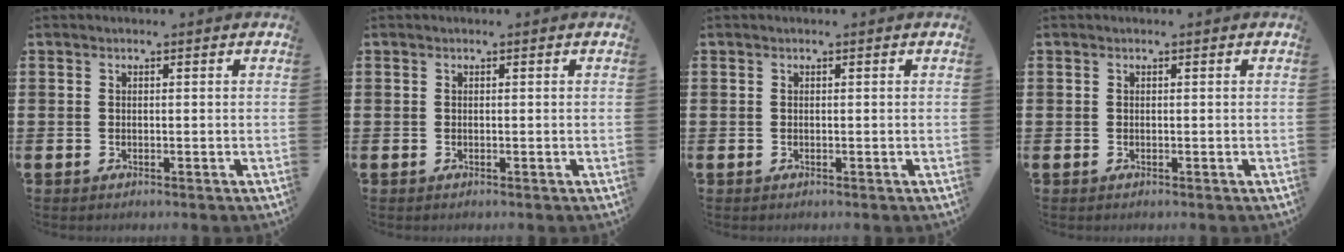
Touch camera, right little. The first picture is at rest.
{"total": 0.0}
{"total": 0.0}
{"total": 0.0}